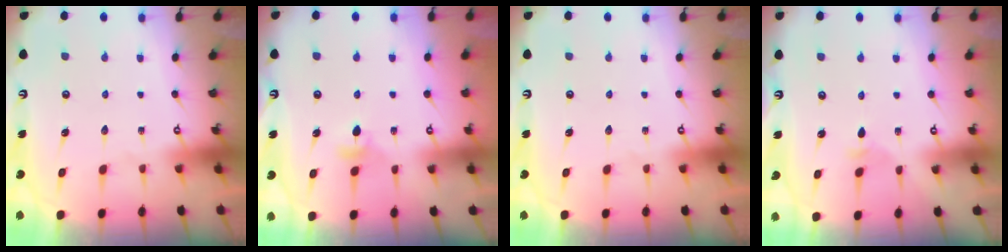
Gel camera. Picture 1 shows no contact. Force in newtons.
{"total": 4.0, "press": 4.0, "slide": 0.5}
{"total": 0.0}
{"total": 2.0, "press": 2.0, "slide": 0.5}